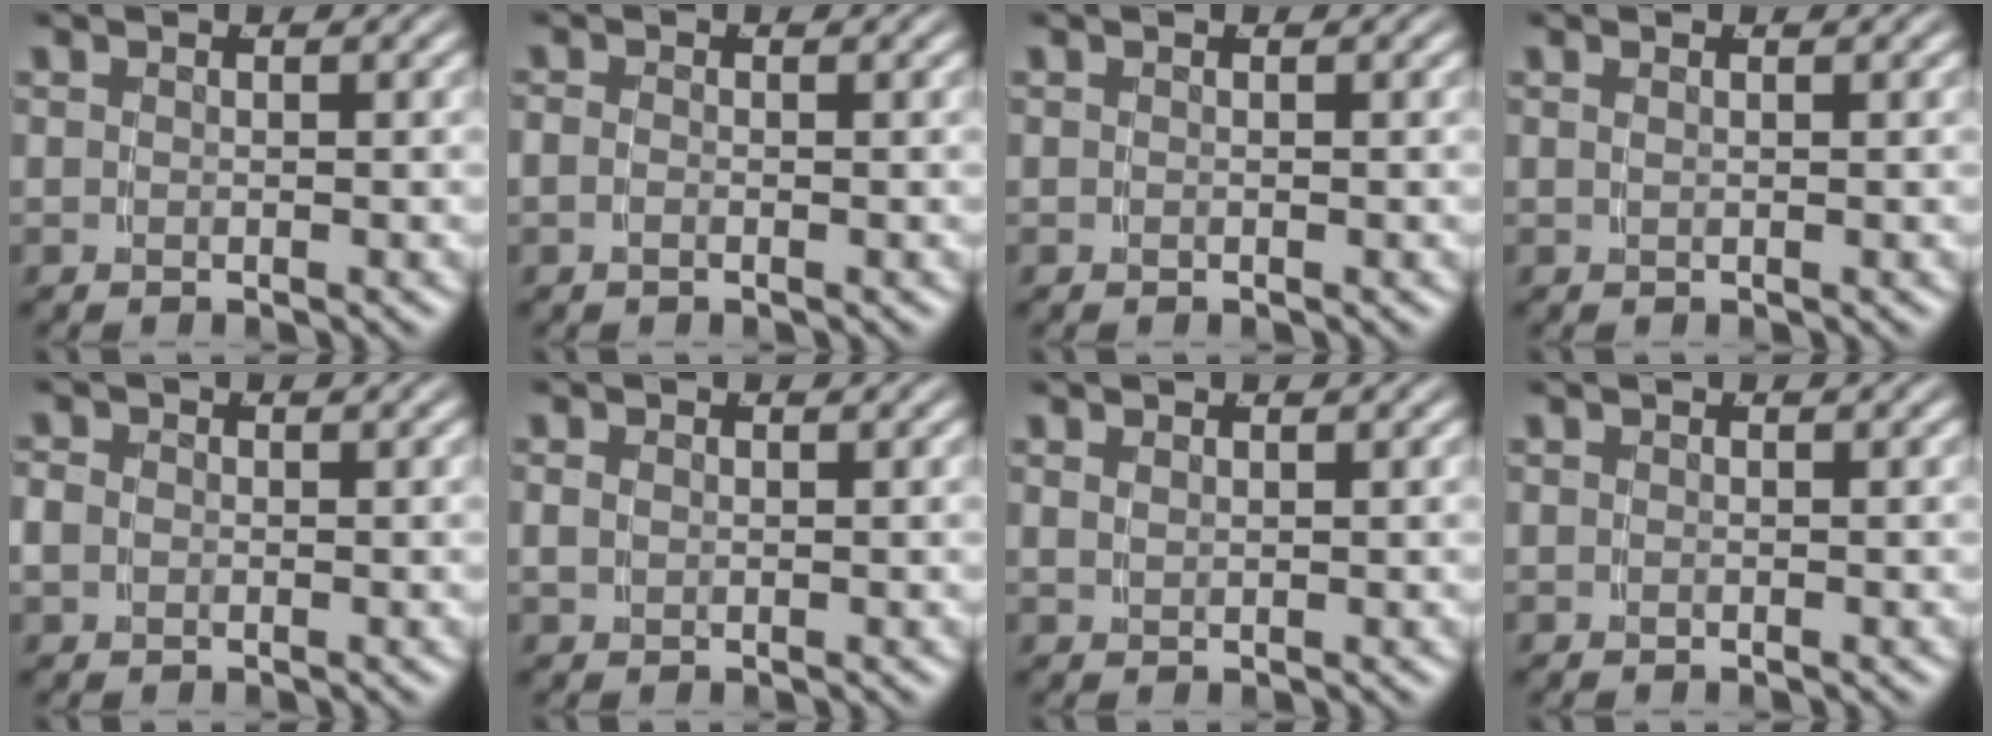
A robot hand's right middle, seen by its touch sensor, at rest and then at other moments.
{"total": 1.0, "force": [-0.5, 0.4, 0.8], "torque": [-0.024, -0.005, -0.007]}
{"total": 0.0}
{"total": 0.9, "force": [0.2, -0.8, 0.2], "torque": [-0.001, -0.002, 0.008]}
{"total": 1.6, "force": [-0.2, 1.3, 0.8], "torque": [-0.026, -0.007, 0.001]}
{"total": 0.8, "force": [0.1, 0.5, 0.5], "torque": [-0.014, -0.006, 0.010]}
{"total": 0.8, "force": [0.7, -0.4, 0.1], "torque": [0.002, -0.002, 0.022]}
{"total": 0.0}